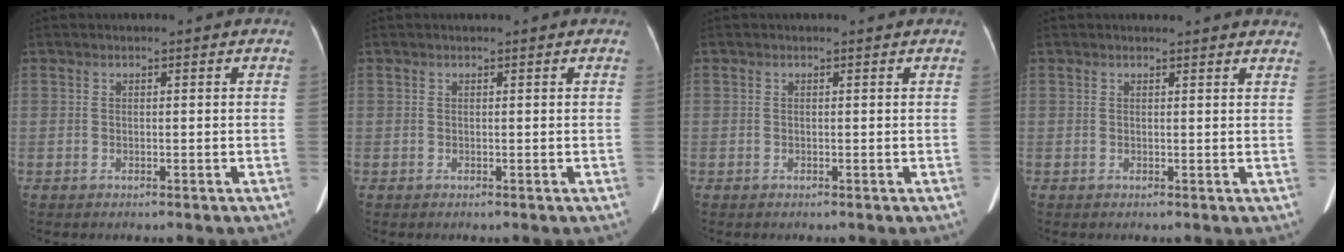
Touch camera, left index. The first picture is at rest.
{"total": 0.7, "force": [0.6, 0.0, 0.2], "torque": [-0.004, 0.009, 0.009]}
{"total": 0.0}
{"total": 8.8, "force": [8.4, 1.5, 2.2], "torque": [-0.008, 0.007, 0.075]}